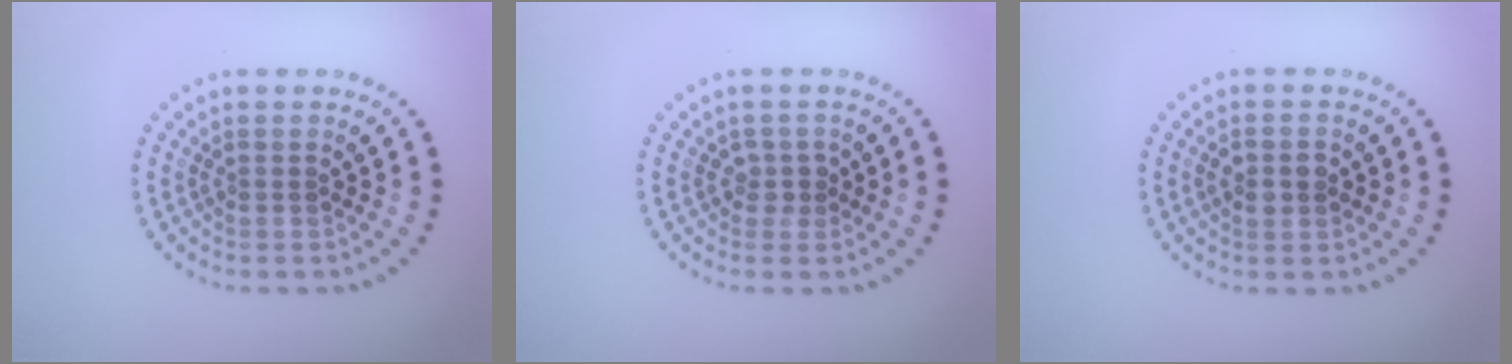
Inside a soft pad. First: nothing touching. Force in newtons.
{"total": 1.2, "press": 0.9, "slide": 0.8}
{"total": 2.5, "press": 2.5, "slide": 0.1}